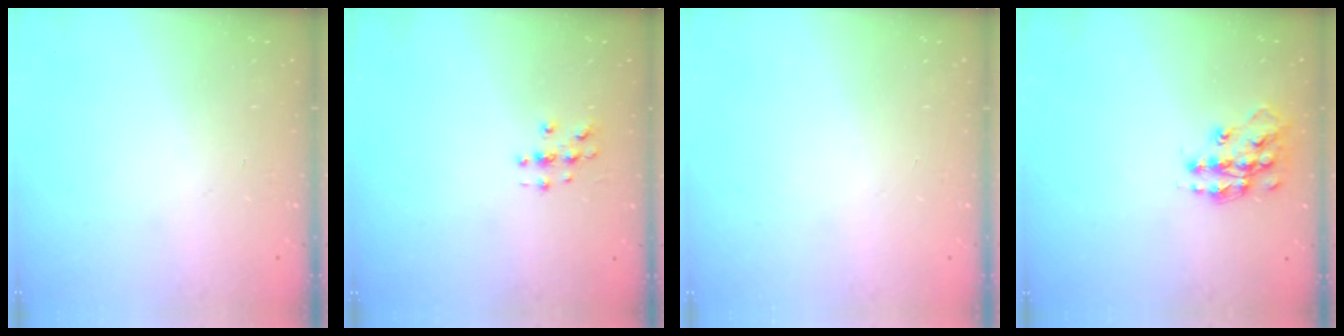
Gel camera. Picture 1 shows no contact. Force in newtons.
{"total": 2.8, "press": 2.8, "slide": 0.3}
{"total": 0.0}
{"total": 13.2, "press": 13.1, "slide": 0.9}